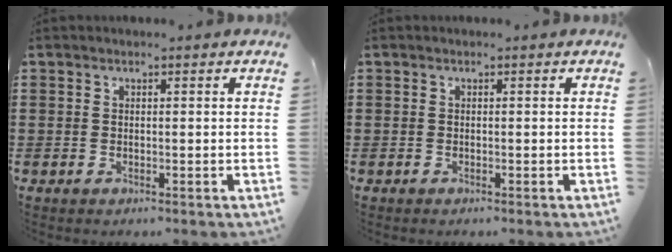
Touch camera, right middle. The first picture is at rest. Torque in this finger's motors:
{"motor_torque": [-2.14, 0.00, 0.04, 0.01]}